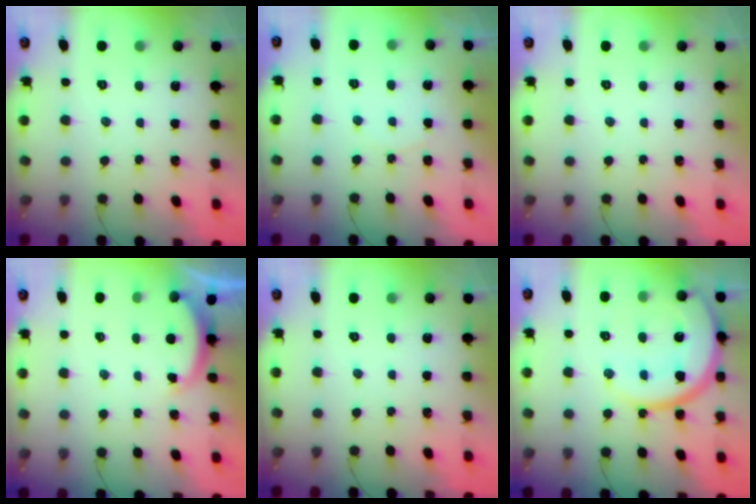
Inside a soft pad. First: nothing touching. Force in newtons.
{"total": 3.1, "press": 3.1, "slide": 0.4}
{"total": 0.0}
{"total": 1.3, "press": 1.2, "slide": 0.5}
{"total": 0.0}
{"total": 15.9, "press": 15.8, "slide": 1.5}